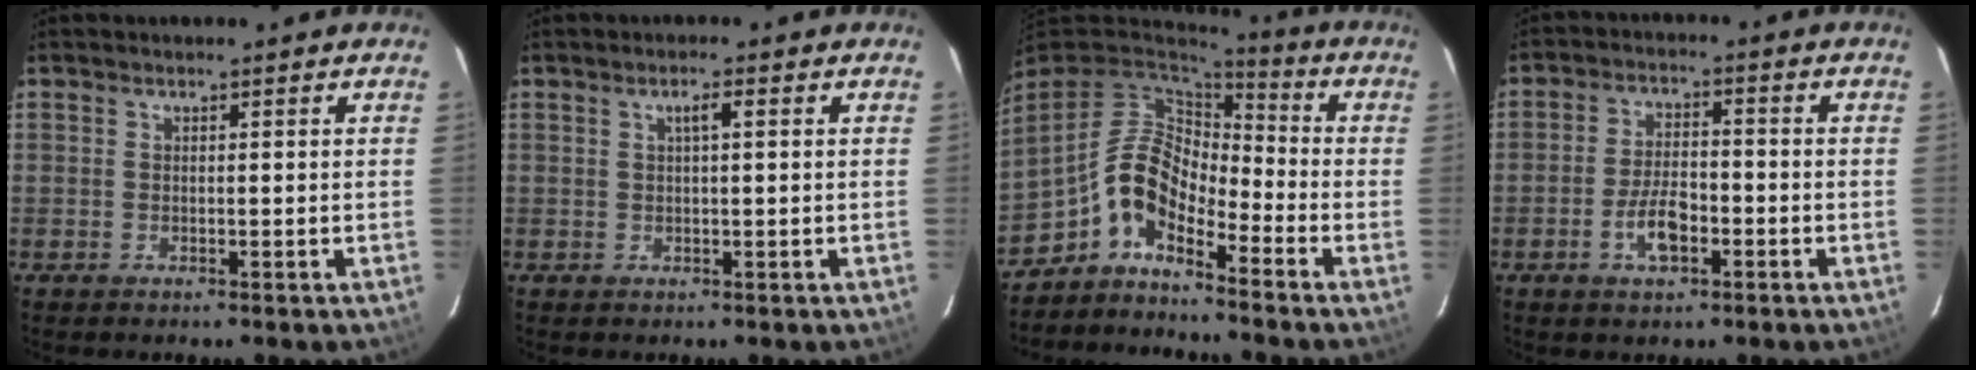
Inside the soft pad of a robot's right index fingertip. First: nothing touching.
{"total": 1.8, "force": [0.6, 0.2, 1.7], "torque": [-0.031, 0.006, 0.010]}
{"total": 8.7, "force": [-5.1, 4.0, 5.8], "torque": [-0.112, 0.024, -0.111]}
{"total": 6.4, "force": [-2.8, 2.9, 4.9], "torque": [-0.101, 0.003, -0.047]}